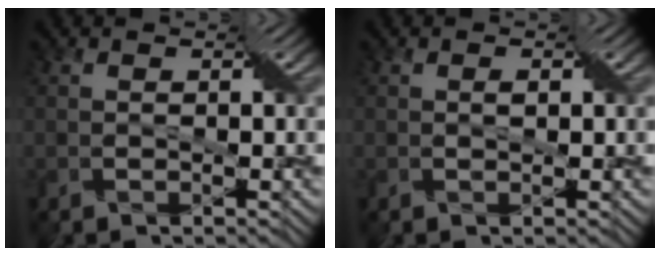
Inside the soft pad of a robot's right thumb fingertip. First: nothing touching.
{"total": 1.0, "force": [0.1, 0.6, 0.8], "torque": [-0.011, -0.001, 0.002]}